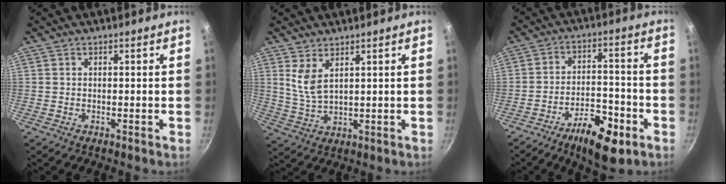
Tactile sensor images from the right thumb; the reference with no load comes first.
{"total": 5.2, "force": [2.6, 2.2, 3.8], "torque": [-0.071, -0.031, 0.059]}
{"total": 12.5, "force": [-6.8, 5.0, 9.2], "torque": [-0.132, 0.041, -0.106]}